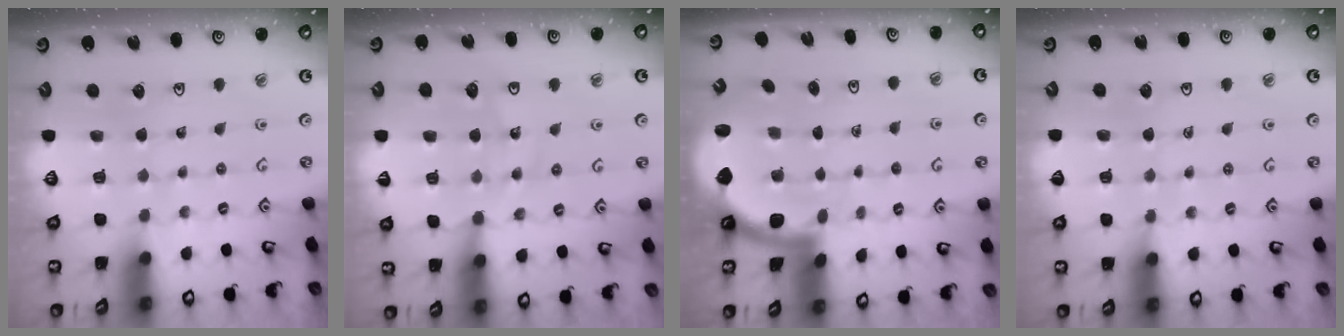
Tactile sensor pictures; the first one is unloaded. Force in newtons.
{"total": 13.1, "press": 12.6, "slide": 3.7}
{"total": 1.8, "press": 1.8, "slide": 0.3}
{"total": 1.9, "press": 1.9, "slide": 0.3}